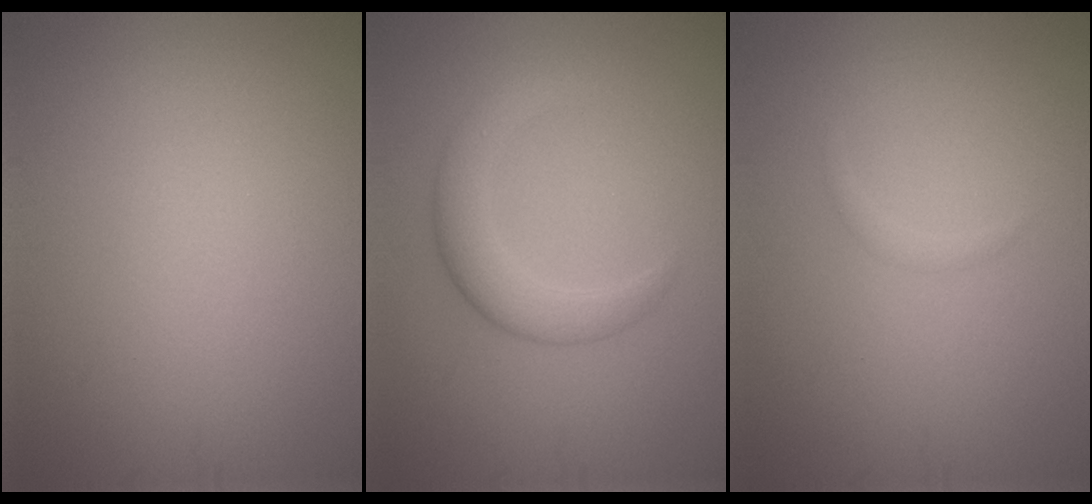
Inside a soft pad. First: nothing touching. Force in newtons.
{"total": 3.6, "press": 3.6, "slide": 0.0}
{"total": 0.6, "press": 0.6, "slide": 0.0}